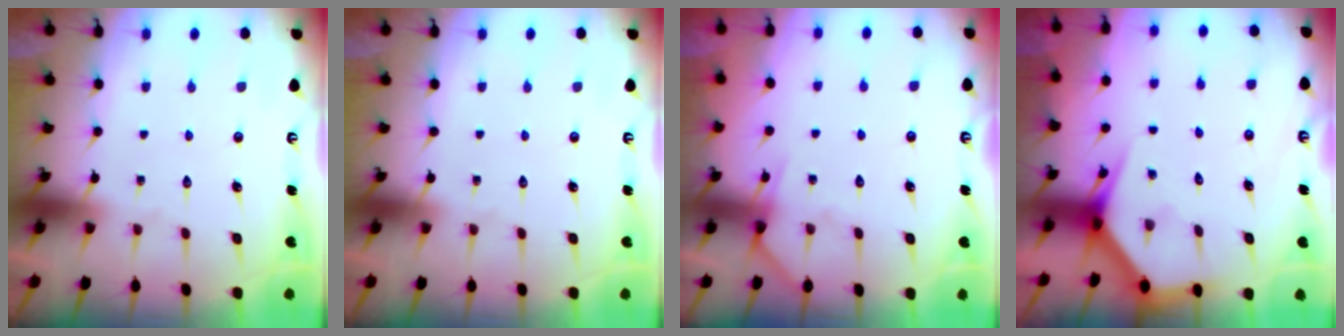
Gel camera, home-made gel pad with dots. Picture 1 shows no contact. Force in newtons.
{"total": 0.0}
{"total": 6.9, "press": 6.8, "slide": 0.8}
{"total": 3.6, "press": 3.6, "slide": 0.2}